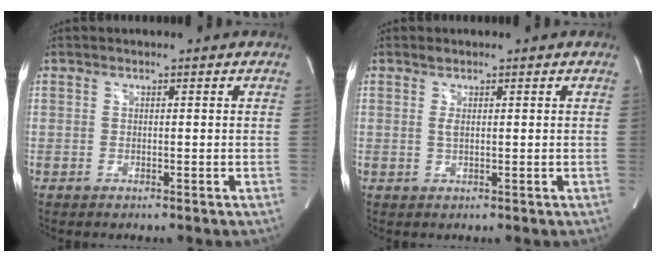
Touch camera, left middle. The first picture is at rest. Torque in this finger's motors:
{"motor_torque": [0.20, 0.08, -0.03, 0.01]}